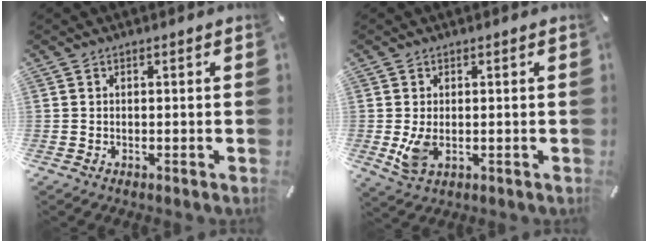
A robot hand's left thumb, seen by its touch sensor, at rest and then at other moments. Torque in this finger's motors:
{"motor_torque": [0.11, 0.22, 0.18, -0.20, 0.11]}